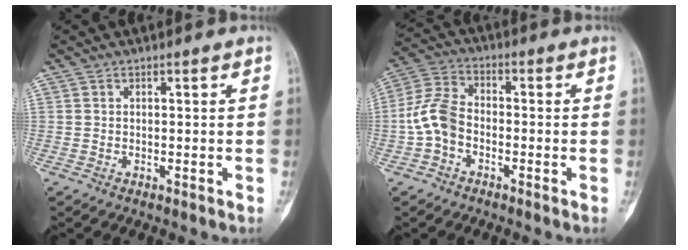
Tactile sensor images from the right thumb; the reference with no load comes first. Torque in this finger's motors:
{"motor_torque": [0.23, 0.24, 0.13, -0.10, 0.05]}